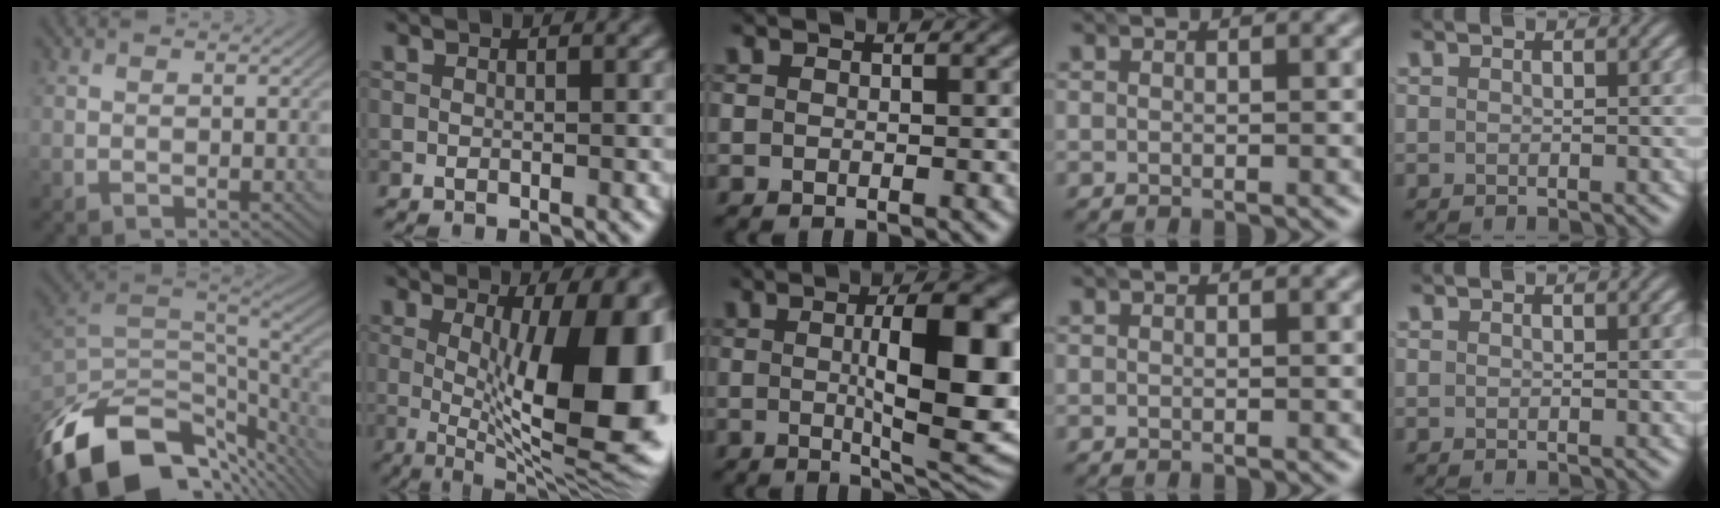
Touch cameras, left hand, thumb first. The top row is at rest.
{"thumb": {"total": 16.8, "force": [-8.4, 8.9, 11.6], "torque": [-0.270, -0.037, -0.130]}, "index": {"total": 16.0, "force": [1.1, 5.6, 14.9], "torque": [-0.182, -0.001, 0.017]}, "middle": {"total": 11.9, "force": [0.8, 3.2, 11.5], "torque": [-0.149, 0.001, 0.015]}}